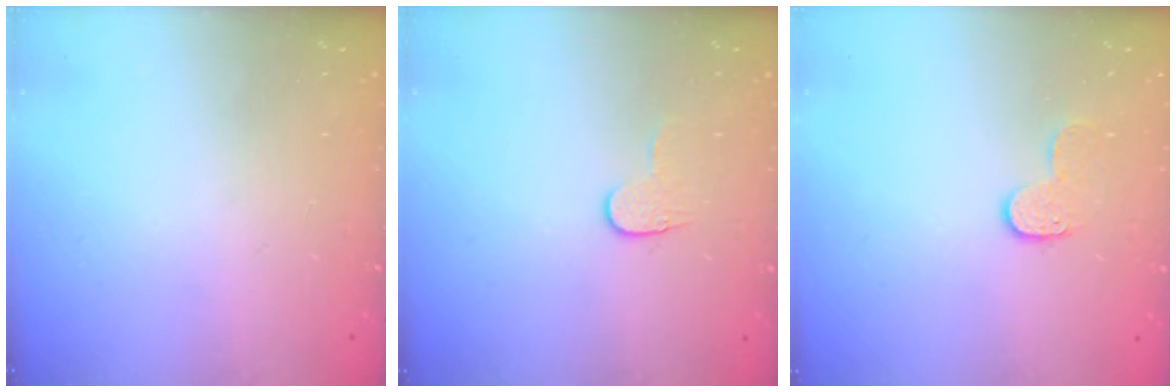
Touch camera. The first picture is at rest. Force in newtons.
{"total": 3.7, "press": 3.6, "slide": 0.4}
{"total": 6.1, "press": 6.1, "slide": 0.2}